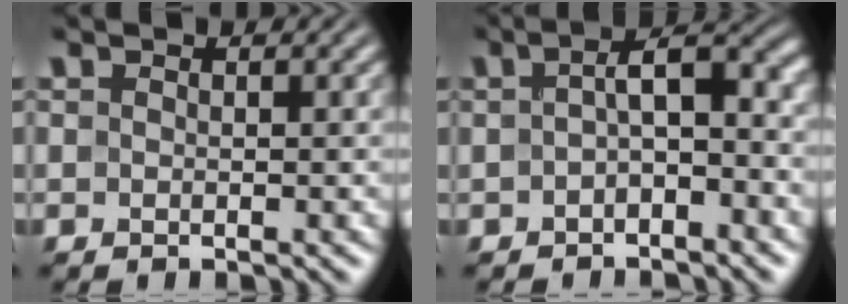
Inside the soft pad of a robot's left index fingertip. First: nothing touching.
{"total": 4.2, "force": [-0.6, 1.7, 3.8], "torque": [-0.059, 0.009, -0.015]}